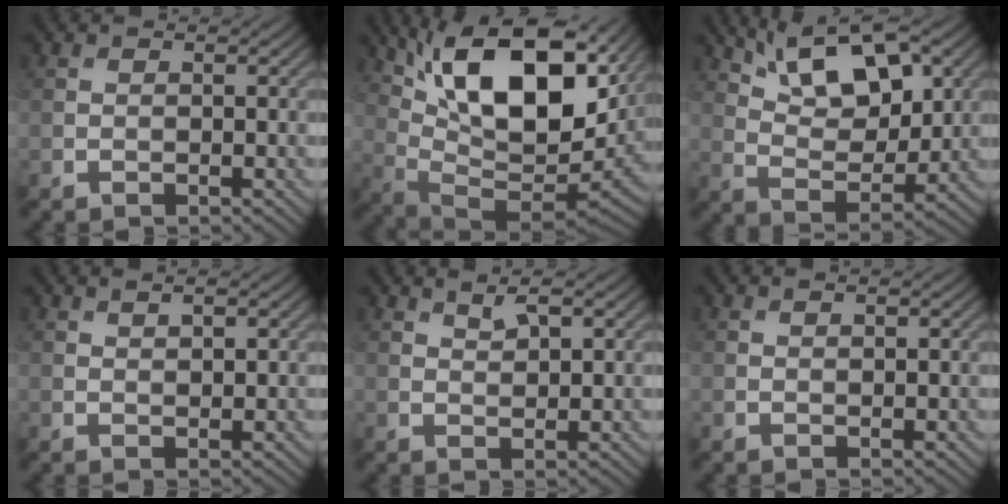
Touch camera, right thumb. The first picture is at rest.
{"total": 18.3, "force": [8.9, 7.5, 14.1], "torque": [-0.262, 0.012, 0.161]}
{"total": 12.6, "force": [7.2, 5.6, 8.7], "torque": [-0.148, 0.004, 0.112]}
{"total": 1.5, "force": [1.0, 0.4, 1.1], "torque": [-0.022, 0.000, 0.022]}
{"total": 2.4, "force": [1.6, 0.7, 1.6], "torque": [-0.029, -0.005, 0.036]}
{"total": 0.5, "force": [0.4, 0.1, 0.4], "torque": [-0.005, 0.002, 0.007]}